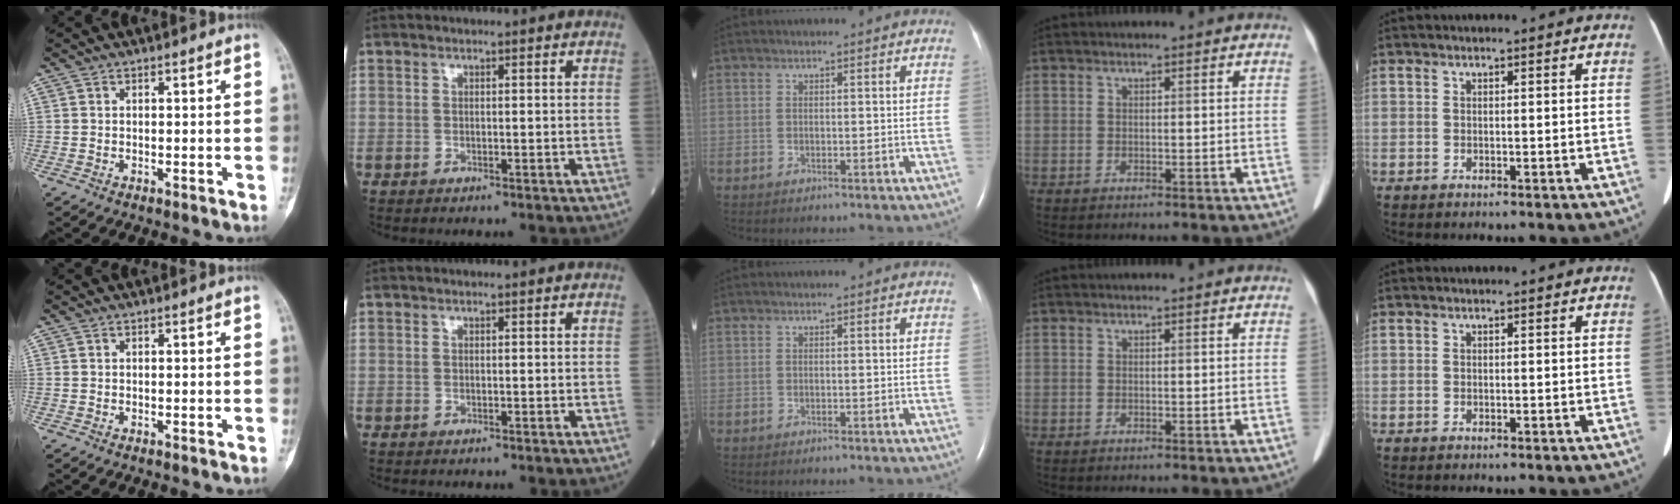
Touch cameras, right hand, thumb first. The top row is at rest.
{}